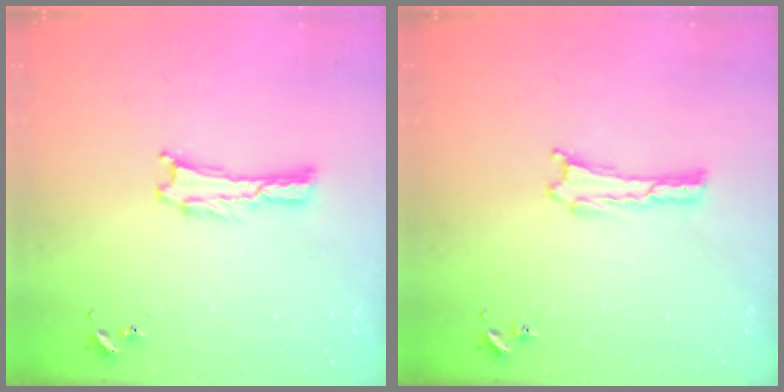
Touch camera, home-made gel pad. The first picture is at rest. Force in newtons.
{"total": 0.0}